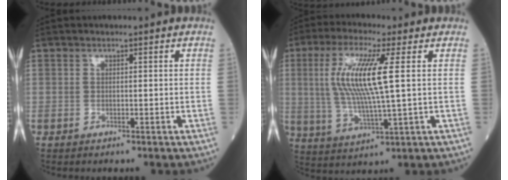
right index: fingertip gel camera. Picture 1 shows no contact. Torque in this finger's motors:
{"motor_torque": [1.48, 0.66, 0.68, 0.21]}